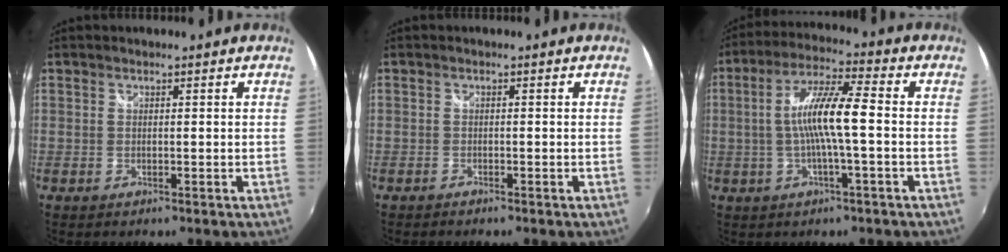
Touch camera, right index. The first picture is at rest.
{"total": 1.0, "force": [-0.9, 0.2, 0.1], "torque": [-0.008, -0.005, -0.018]}
{"total": 9.8, "force": [-1.0, 0.7, 9.8], "torque": [-0.190, 0.012, -0.019]}